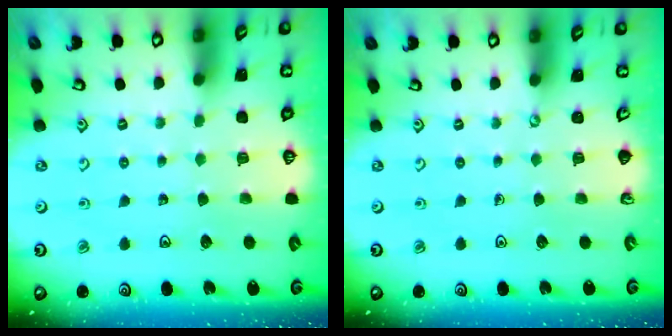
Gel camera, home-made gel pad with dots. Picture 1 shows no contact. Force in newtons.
{"total": 0.0}